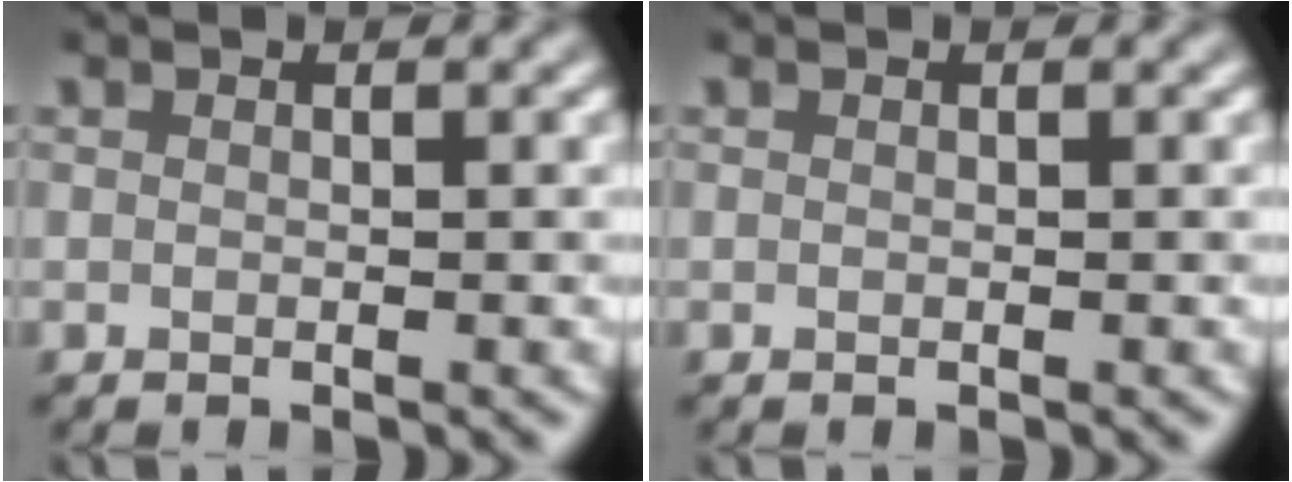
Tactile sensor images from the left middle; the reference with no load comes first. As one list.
[{"total": 0.0}]